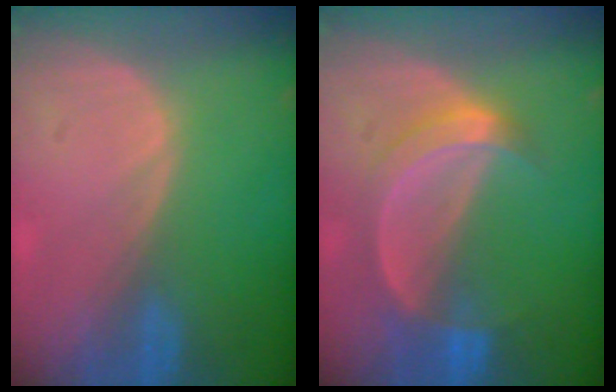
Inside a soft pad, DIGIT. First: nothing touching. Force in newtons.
{"total": 5.9, "press": 5.5, "slide": 2.1}